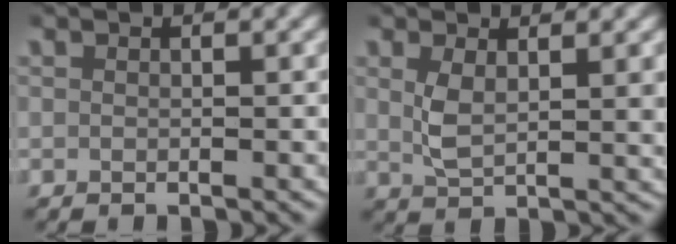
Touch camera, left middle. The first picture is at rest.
{"total": 2.9, "force": [1.1, 1.1, 2.5], "torque": [-0.050, -0.010, 0.025]}